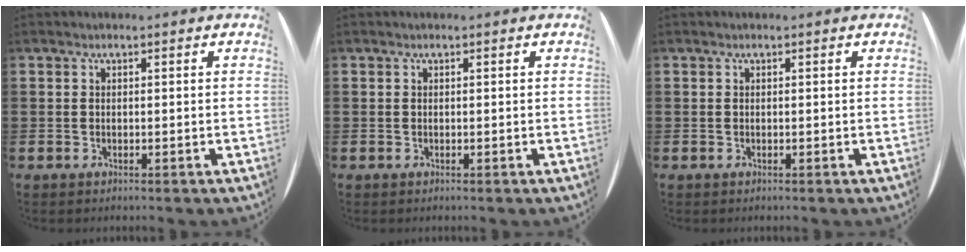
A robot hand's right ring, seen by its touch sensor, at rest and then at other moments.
{"total": 0.0}
{"total": 0.0}